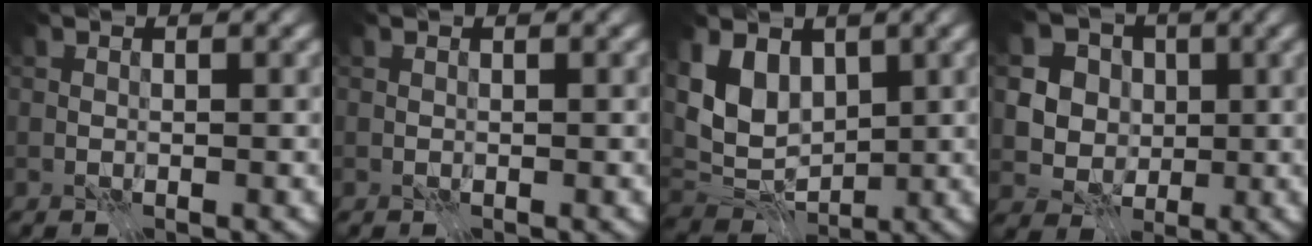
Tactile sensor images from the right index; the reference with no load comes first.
{"total": 0.0}
{"total": 5.8, "force": [1.6, 4.1, 3.8], "torque": [-0.080, -0.012, 0.023]}
{"total": 7.5, "force": [1.5, 6.5, 3.4], "torque": [-0.065, 0.016, 0.014]}